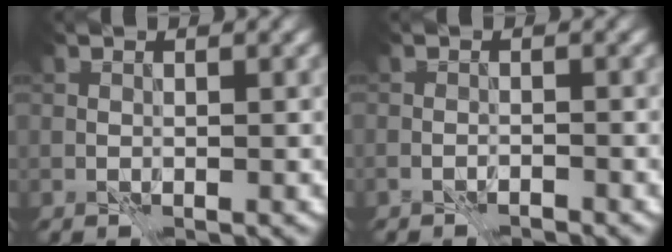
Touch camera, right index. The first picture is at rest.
{"total": 1.1, "force": [-1.1, 0.1, 0.2], "torque": [-0.002, 0.000, -0.022]}